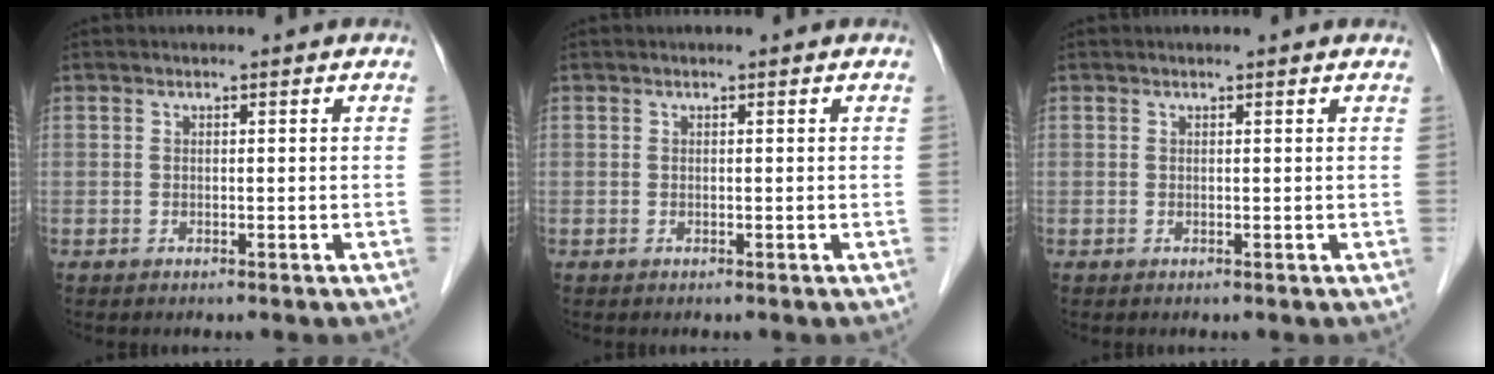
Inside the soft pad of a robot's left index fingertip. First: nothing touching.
{"total": 0.0}
{"total": 1.4, "force": [1.3, 0.4, 0.2], "torque": [-0.002, 0.006, 0.013]}